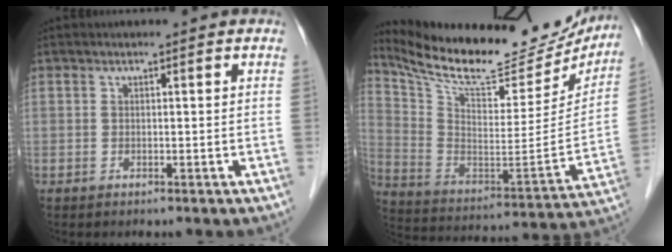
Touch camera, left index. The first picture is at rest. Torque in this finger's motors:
{"motor_torque": [0.00, -2.14, 0.18, 0.04]}